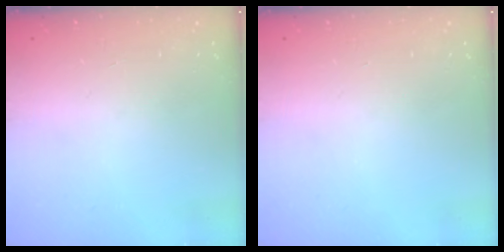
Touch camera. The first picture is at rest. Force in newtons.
{"total": 0.6, "press": 0.0, "slide": 0.6}